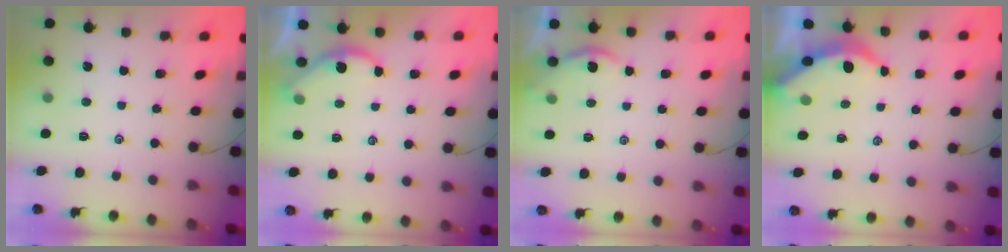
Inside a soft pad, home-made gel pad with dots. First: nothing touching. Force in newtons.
{"total": 2.4, "press": 2.3, "slide": 0.3}
{"total": 2.0, "press": 2.0, "slide": 0.2}
{"total": 3.8, "press": 3.8, "slide": 0.4}